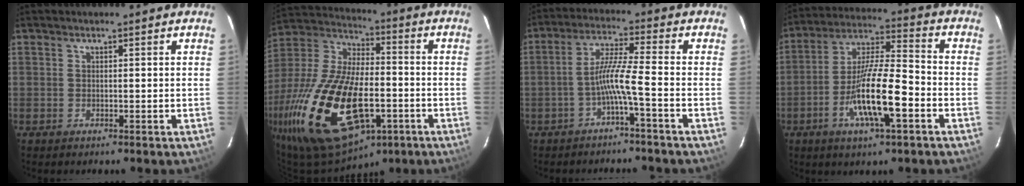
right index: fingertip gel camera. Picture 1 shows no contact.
{"total": 29.4, "force": [-11.6, 14.2, 23.0], "torque": [-0.483, -0.041, -0.188]}
{"total": 5.9, "force": [-2.8, -0.9, 5.2], "torque": [-0.115, 0.011, -0.052]}
{"total": 14.1, "force": [-5.3, 2.7, 12.8], "torque": [-0.250, -0.005, -0.102]}